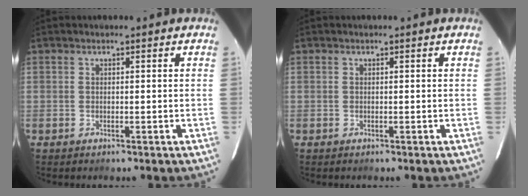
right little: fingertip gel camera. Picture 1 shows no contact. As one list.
[{"total": 0.0}]